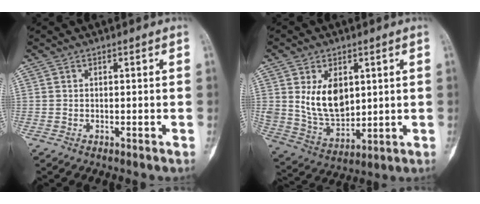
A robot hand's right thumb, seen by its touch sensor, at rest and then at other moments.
{"total": 11.8, "force": [3.1, 7.7, 8.4], "torque": [-0.125, -0.022, 0.076]}